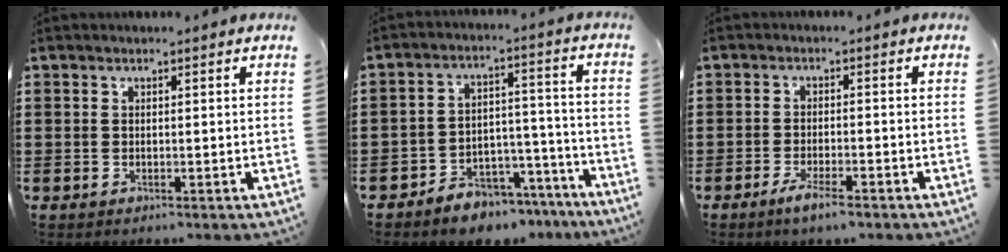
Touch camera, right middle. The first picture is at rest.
{"total": 6.1, "force": [-5.7, 2.0, 0.8], "torque": [-0.012, 0.026, -0.111]}
{"total": 3.3, "force": [-2.3, 0.4, 2.4], "torque": [-0.046, -0.001, -0.042]}